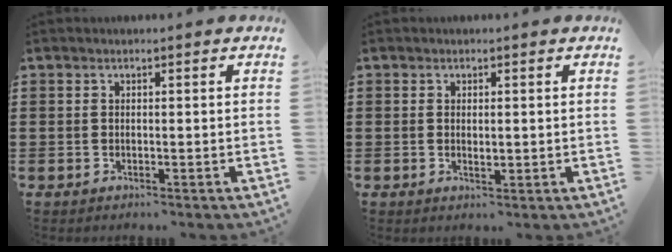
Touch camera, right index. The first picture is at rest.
{"total": 1.1, "force": [0.1, 0.5, 1.0], "torque": [-0.020, 0.003, 0.002]}